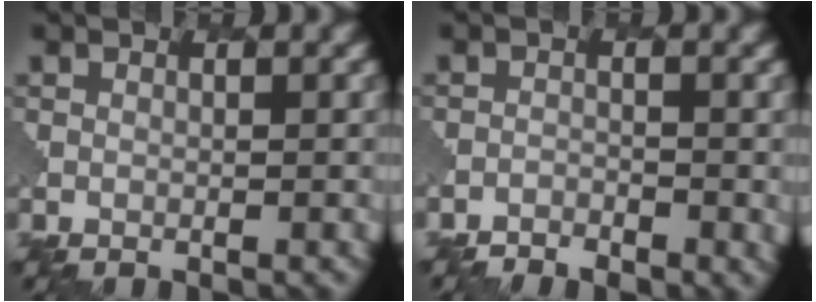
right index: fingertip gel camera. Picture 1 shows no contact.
{"total": 2.3, "force": [-2.0, 0.8, 0.6], "torque": [-0.016, 0.000, -0.034]}